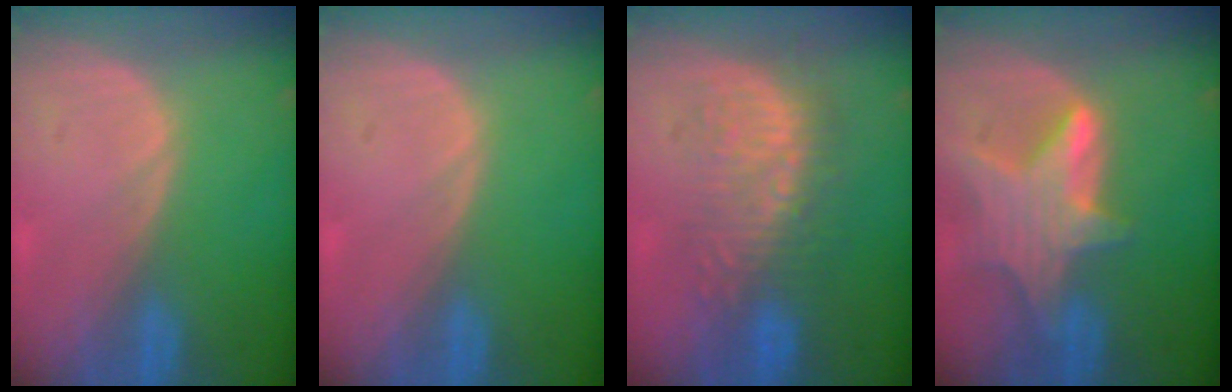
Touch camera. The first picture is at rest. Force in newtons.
{"total": 0.0}
{"total": 8.7, "press": 8.6, "slide": 1.6}
{"total": 7.5, "press": 7.0, "slide": 2.9}